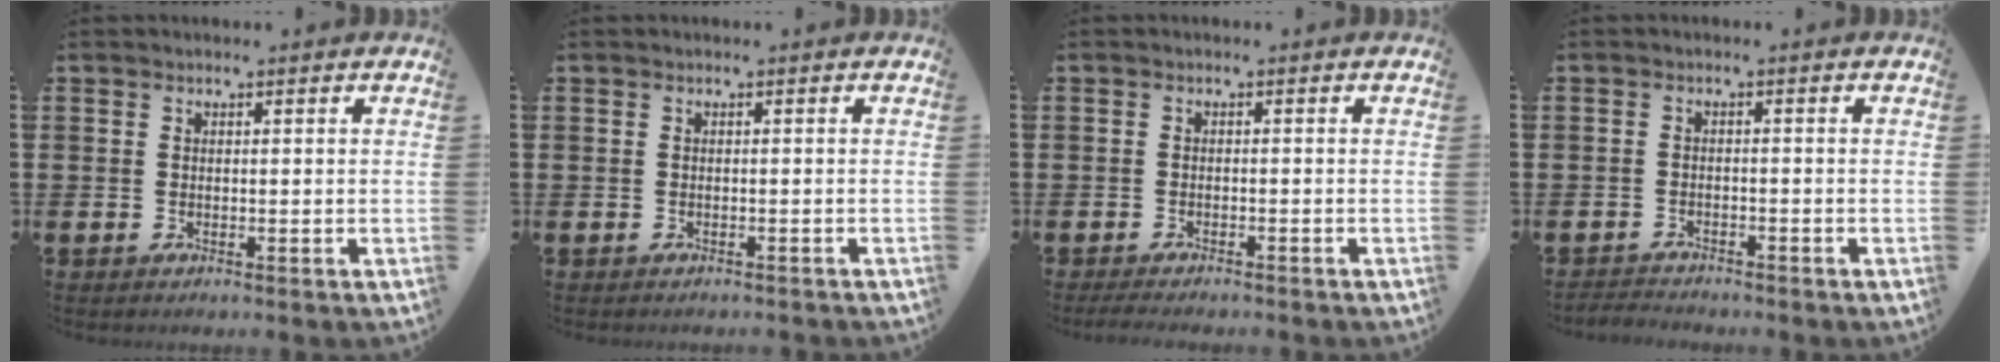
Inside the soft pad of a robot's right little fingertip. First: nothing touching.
{"total": 0.0}
{"total": 1.3, "force": [-1.2, 0.1, 0.5], "torque": [-0.010, 0.001, -0.023]}
{"total": 1.1, "force": [-1.0, 0.1, -0.3], "torque": [0.002, 0.004, -0.024]}